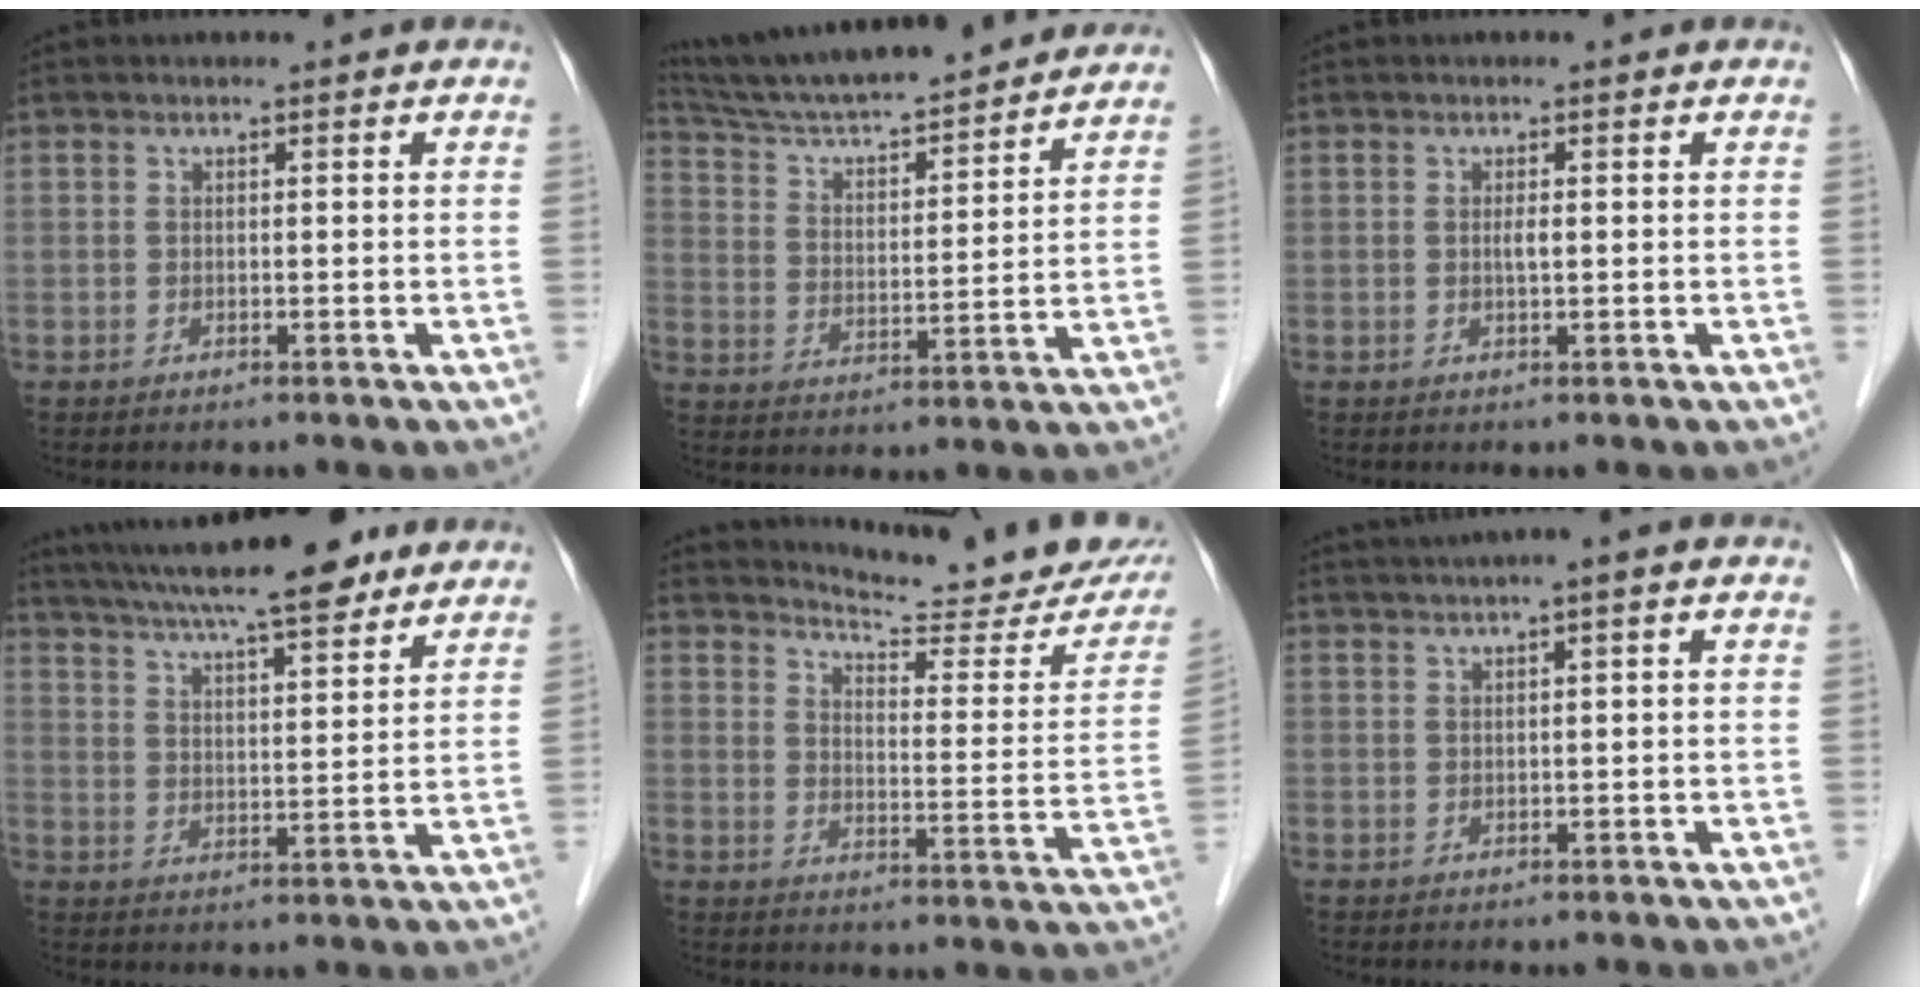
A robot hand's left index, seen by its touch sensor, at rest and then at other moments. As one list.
[{"total": 21.2, "force": [19.2, 2.3, 8.8], "torque": [-0.147, 0.018, 0.290]}, {"total": 1.0, "force": [-0.2, 0.1, 1.0], "torque": [-0.020, -0.005, -0.003]}, {"total": 19.6, "force": [16.2, 3.1, 10.7], "torque": [-0.186, 0.029, 0.239]}, {"total": 18.0, "force": [16.9, 2.2, 5.9], "torque": [-0.078, -0.075, 0.198]}, {"total": 3.6, "force": [2.0, -0.4, 3.0], "torque": [-0.056, 0.017, 0.037]}]